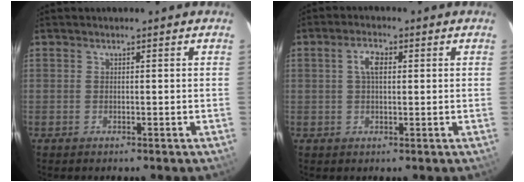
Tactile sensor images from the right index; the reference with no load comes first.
{"total": 3.8, "force": [0.9, 1.9, 3.1], "torque": [-0.059, 0.011, 0.018]}